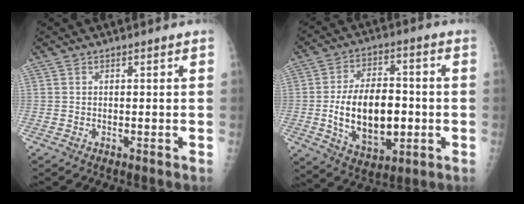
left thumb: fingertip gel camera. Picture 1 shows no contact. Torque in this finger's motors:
{"motor_torque": [-0.57, 1.84, 1.27, 0.36, 0.17]}